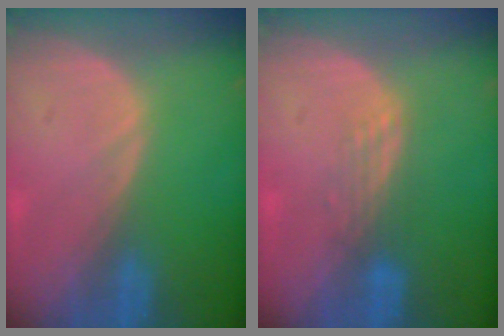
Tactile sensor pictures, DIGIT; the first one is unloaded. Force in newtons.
{"total": 3.0, "press": 2.5, "slide": 1.7}